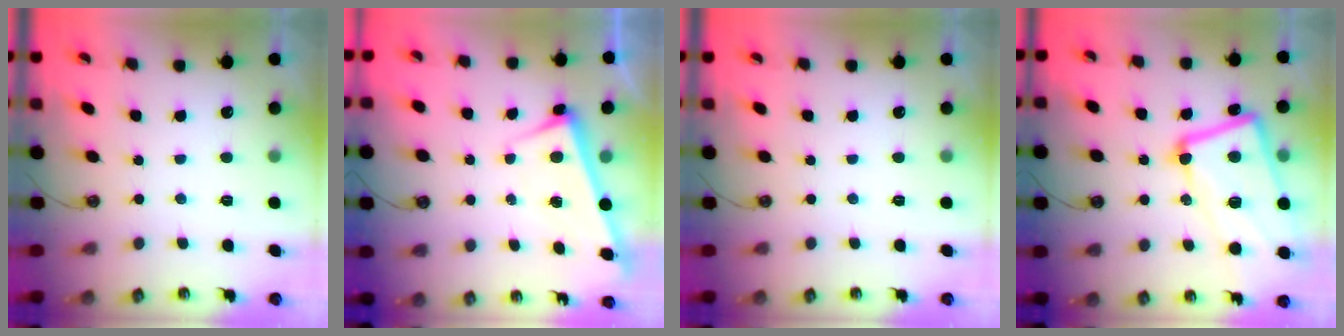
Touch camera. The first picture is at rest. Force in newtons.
{"total": 2.9, "press": 2.8, "slide": 0.6}
{"total": 0.0}
{"total": 17.4, "press": 17.1, "slide": 3.0}